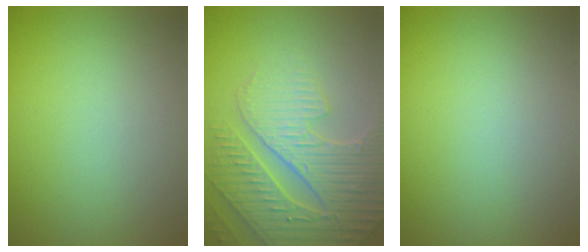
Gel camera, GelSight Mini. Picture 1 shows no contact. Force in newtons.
{"total": 5.3, "press": 5.1, "slide": 1.4}
{"total": 0.0}